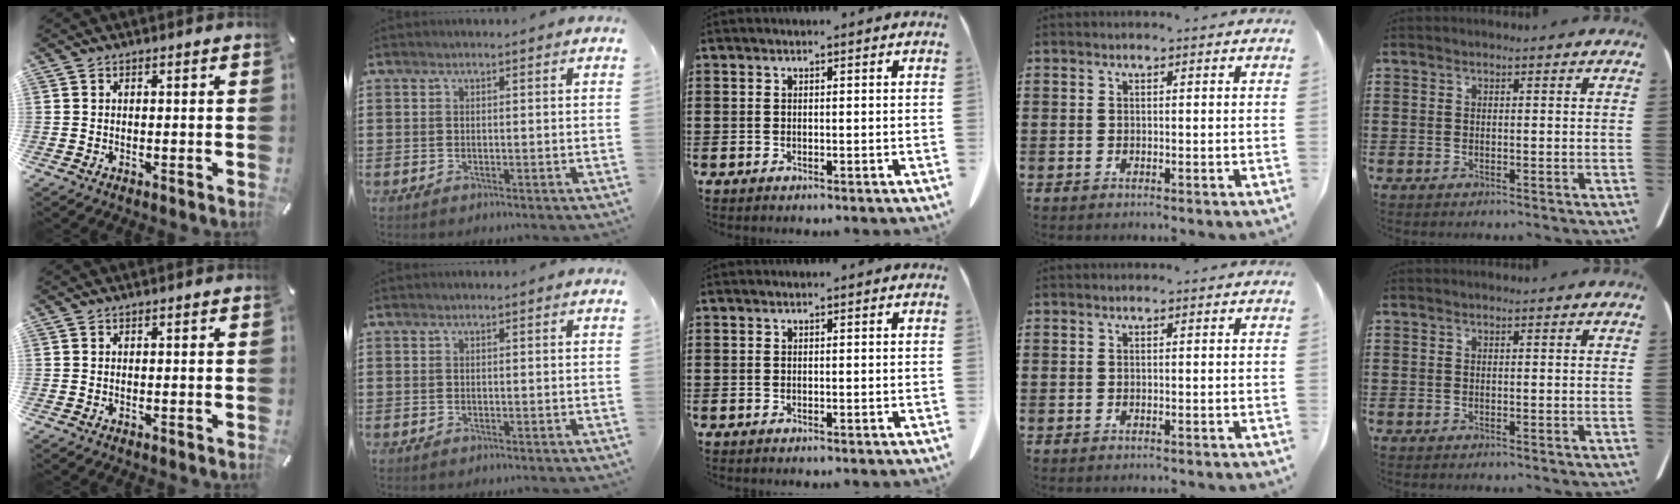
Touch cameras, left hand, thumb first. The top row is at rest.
{}